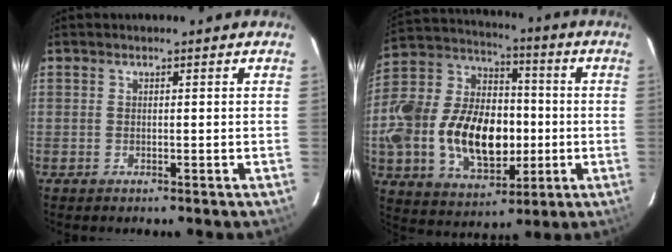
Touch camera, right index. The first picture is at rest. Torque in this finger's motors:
{"motor_torque": [1.57, 0.57, 1.05, 0.21]}